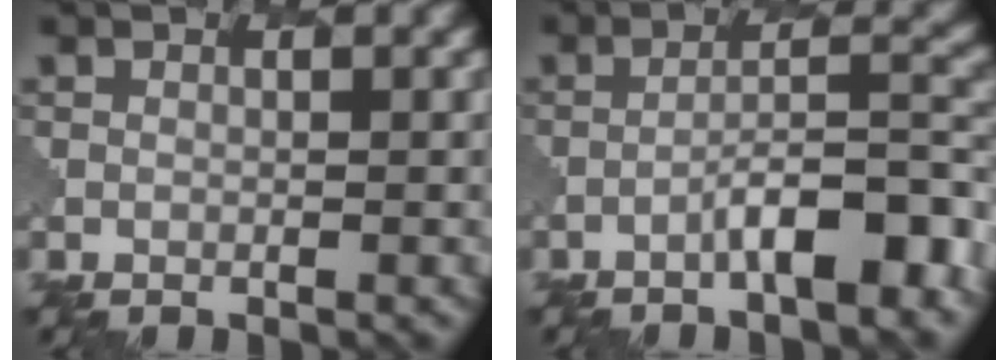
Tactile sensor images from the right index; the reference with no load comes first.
{"total": 5.7, "force": [-3.4, 1.0, 4.4], "torque": [-0.069, 0.019, -0.050]}